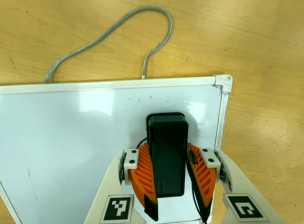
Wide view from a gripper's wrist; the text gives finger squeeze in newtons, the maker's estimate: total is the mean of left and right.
{"total": 11.5, "left": 10.9, "right": 12.1}